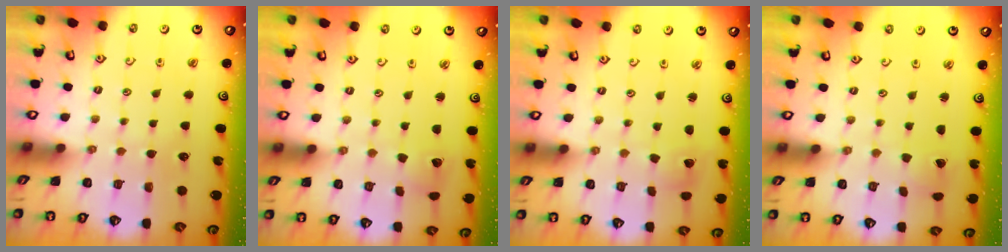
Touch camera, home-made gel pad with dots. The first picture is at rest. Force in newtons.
{"total": 2.5, "press": 2.5, "slide": 0.3}
{"total": 2.6, "press": 2.6, "slide": 0.2}
{"total": 1.7, "press": 1.7, "slide": 0.1}